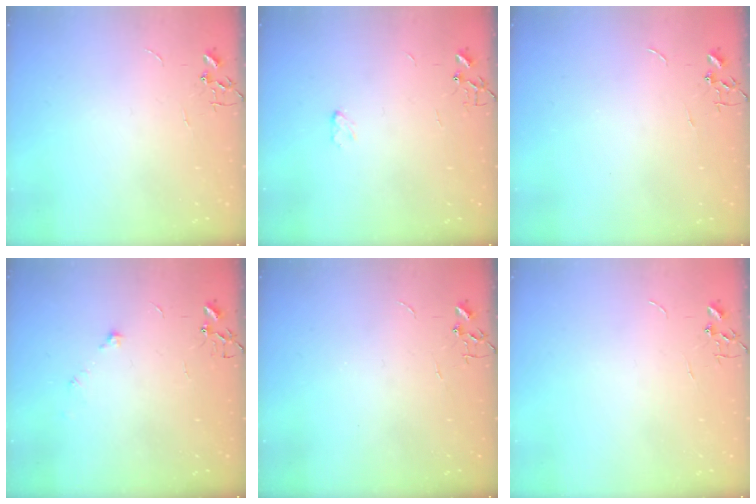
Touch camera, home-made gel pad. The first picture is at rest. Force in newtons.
{"total": 3.1, "press": 3.0, "slide": 0.5}
{"total": 0.0}
{"total": 6.6, "press": 6.4, "slide": 1.9}
{"total": 0.0}
{"total": 0.0}